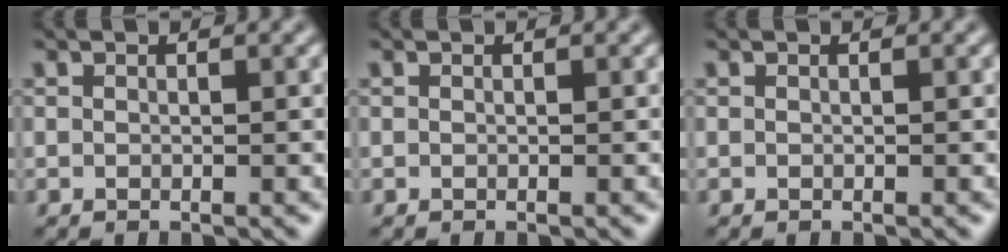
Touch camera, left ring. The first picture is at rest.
{"total": 0.0}
{"total": 0.0}